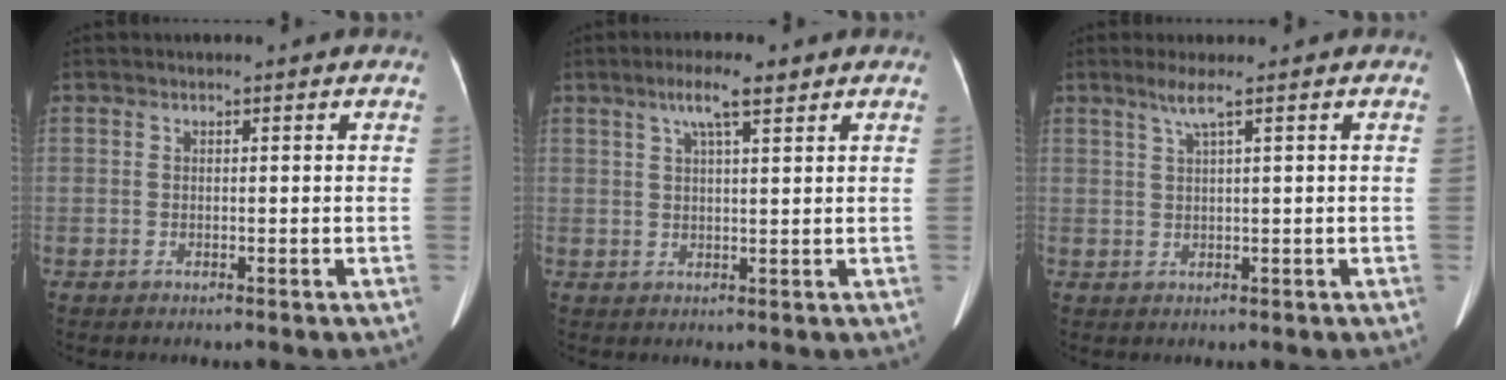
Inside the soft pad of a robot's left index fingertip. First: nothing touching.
{"total": 5.3, "force": [3.6, 0.6, 3.9], "torque": [-0.072, 0.011, 0.060]}
{"total": 2.3, "force": [1.2, -0.5, 1.9], "torque": [-0.047, 0.004, 0.030]}